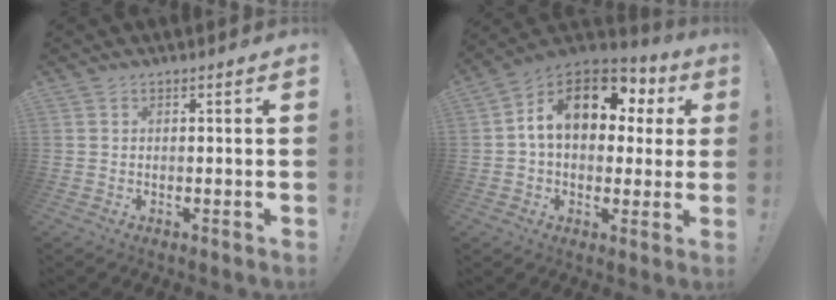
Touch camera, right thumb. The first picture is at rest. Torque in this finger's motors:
{"motor_torque": [2.52, 2.49, 0.48, -0.06, 0.23]}